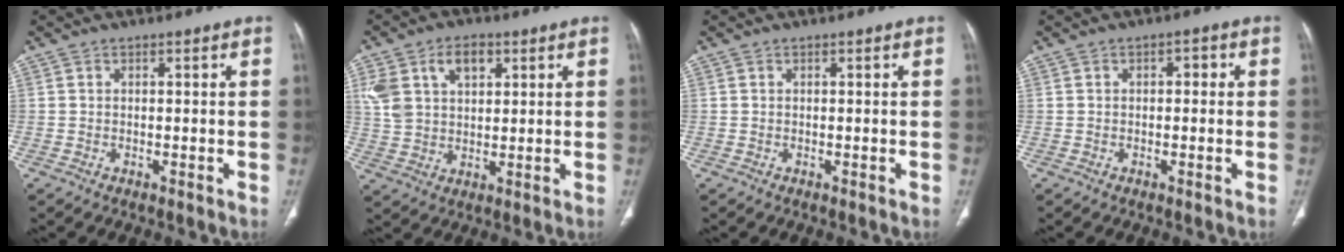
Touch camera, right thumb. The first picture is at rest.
{"total": 10.6, "force": [4.4, 6.8, 6.8], "torque": [-0.117, 0.000, 0.088]}
{"total": 0.0}
{"total": 1.8, "force": [0.3, 1.0, 1.5], "torque": [-0.014, 0.005, -0.001]}